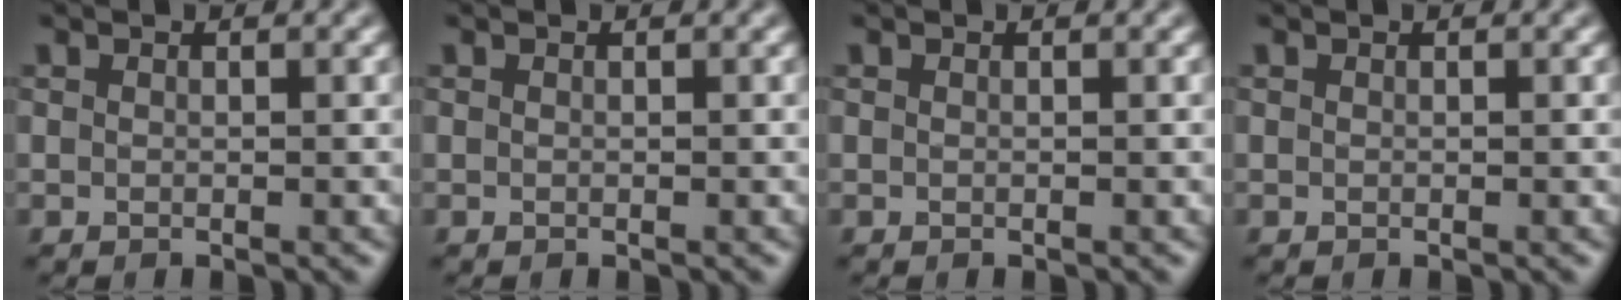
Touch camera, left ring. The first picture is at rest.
{"total": 0.0}
{"total": 0.0}
{"total": 0.0}